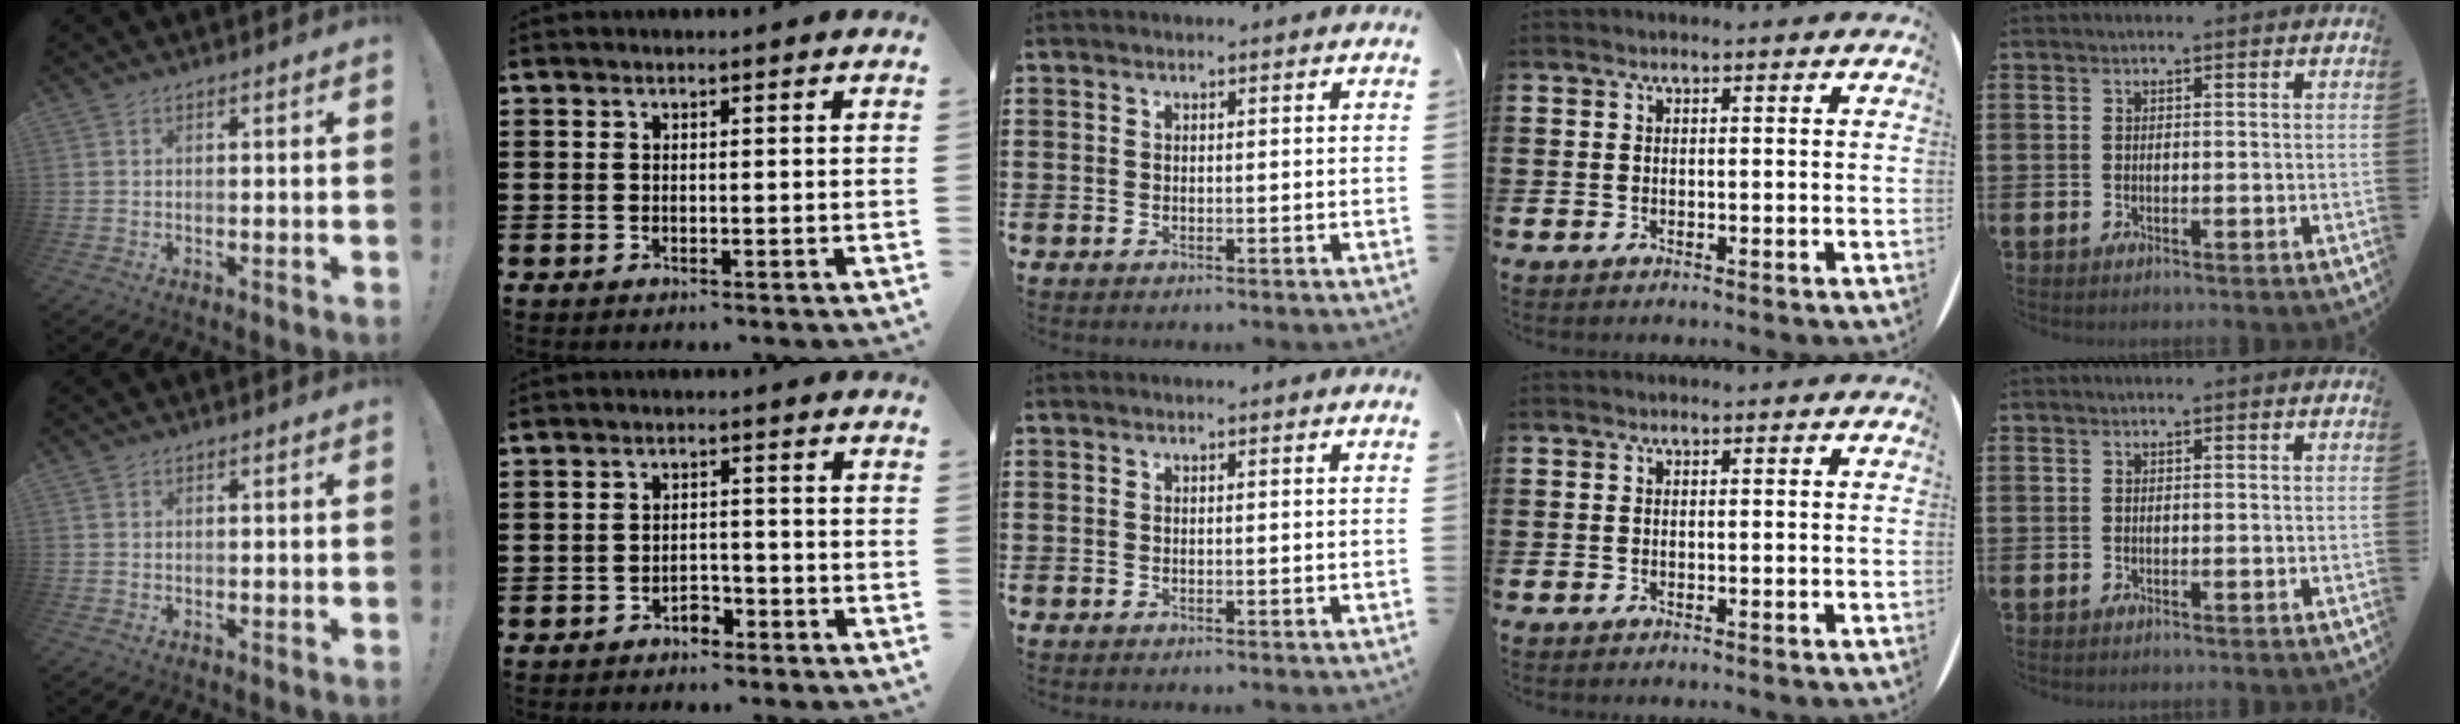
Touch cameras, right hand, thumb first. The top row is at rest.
{"index": {"total": 2.4, "force": [-2.0, 0.9, 0.9], "torque": [-0.021, 0.000, -0.041]}}